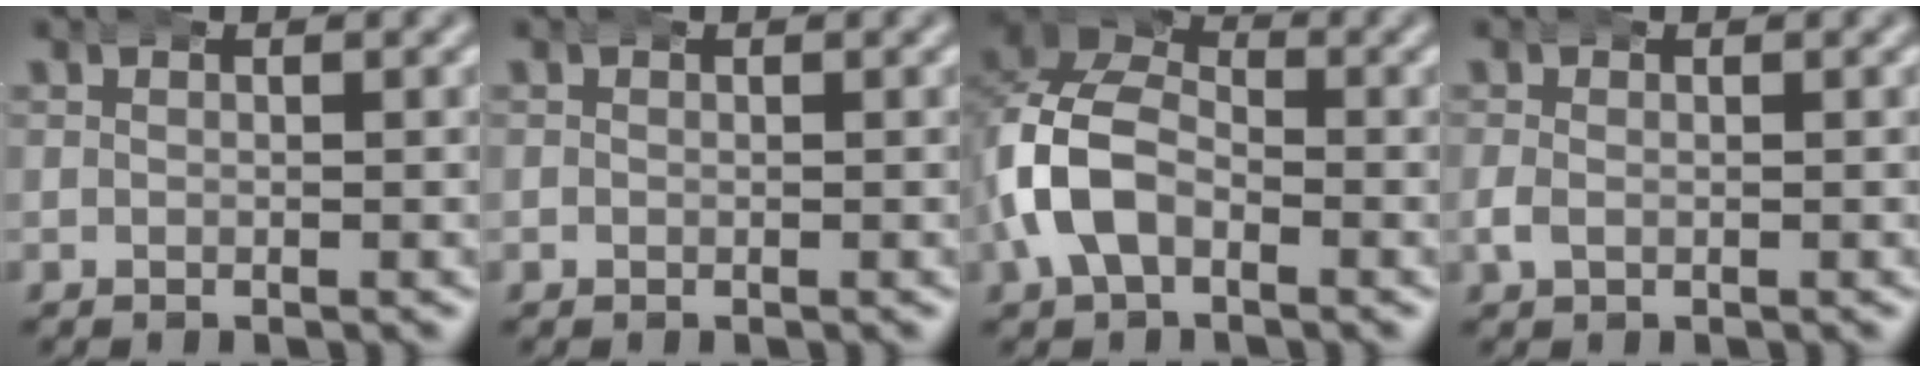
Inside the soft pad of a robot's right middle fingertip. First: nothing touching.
{"total": 0.0}
{"total": 8.6, "force": [-0.3, 7.4, 4.5], "torque": [-0.101, -0.005, -0.020]}
{"total": 1.0, "force": [-0.5, 0.8, 0.5], "torque": [-0.014, 0.002, -0.009]}